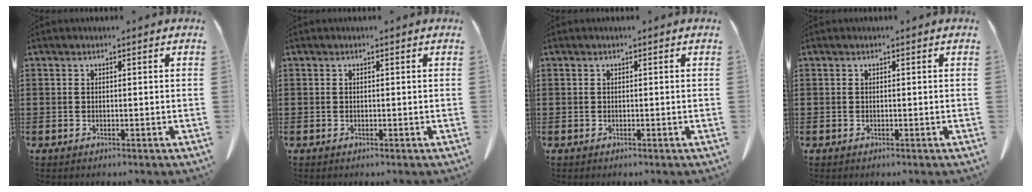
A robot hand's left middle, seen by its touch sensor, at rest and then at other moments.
{"total": 0.0}
{"total": 0.0}
{"total": 0.0}